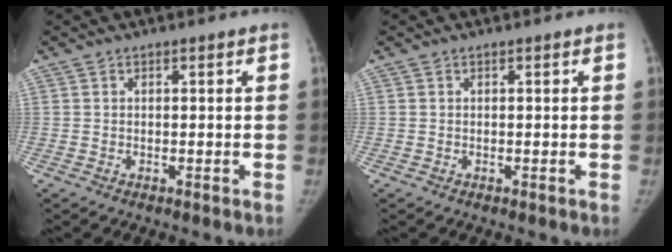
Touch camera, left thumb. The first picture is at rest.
{"total": 0.0}